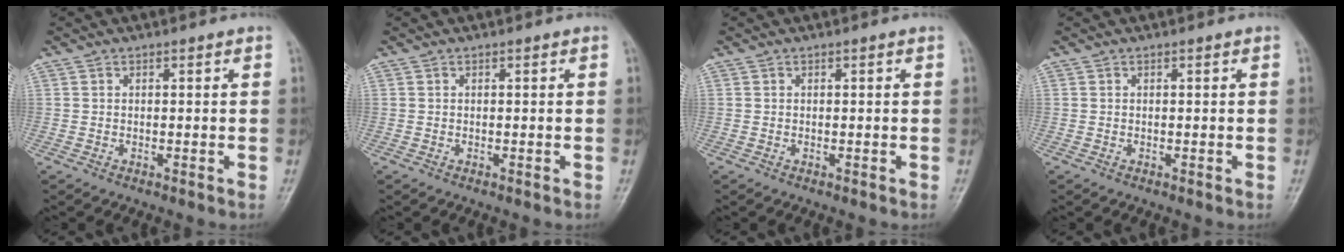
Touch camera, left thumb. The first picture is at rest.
{"total": 0.0}
{"total": 0.0}
{"total": 0.0}